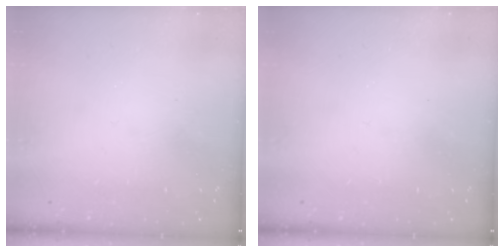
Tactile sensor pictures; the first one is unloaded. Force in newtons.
{"total": 0.0}